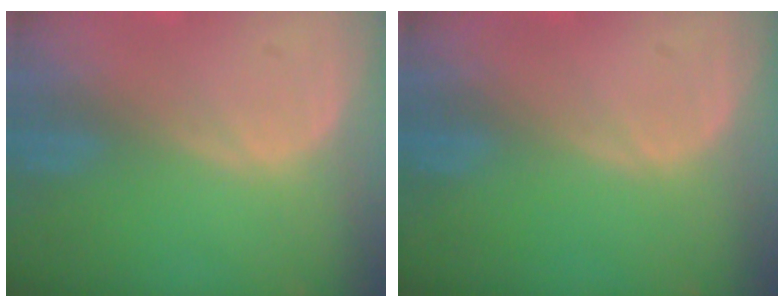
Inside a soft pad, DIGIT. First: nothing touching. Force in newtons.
{"total": 0.0}